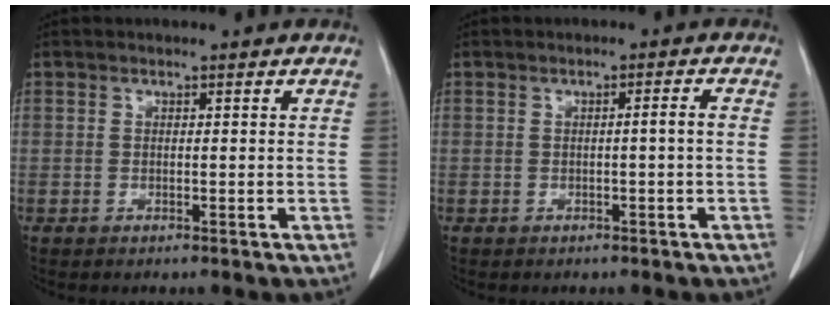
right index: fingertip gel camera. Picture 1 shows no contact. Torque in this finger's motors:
{"motor_torque": [0.21, -0.16, 0.11, 0.04]}